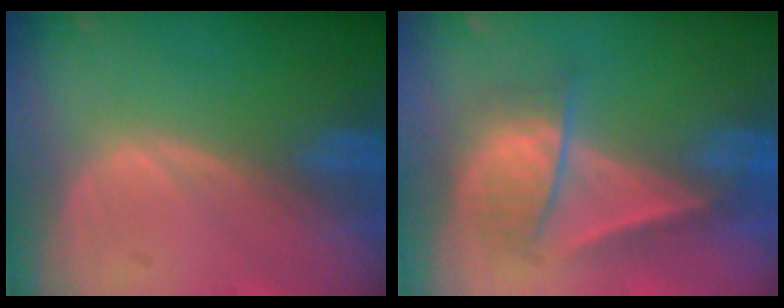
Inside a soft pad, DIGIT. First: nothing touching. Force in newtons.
{"total": 6.6, "press": 6.6, "slide": 0.5}